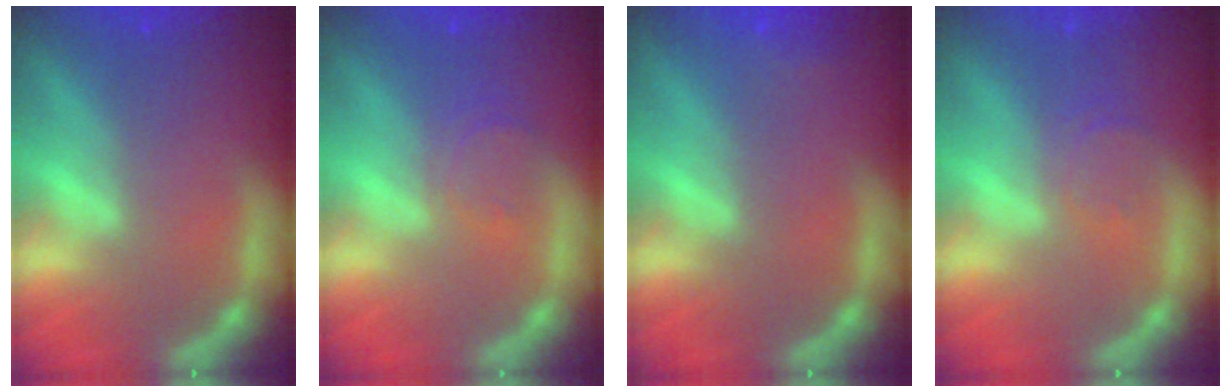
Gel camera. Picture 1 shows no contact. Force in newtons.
{"total": 2.4}
{"total": 1.4}
{"total": 1.9}